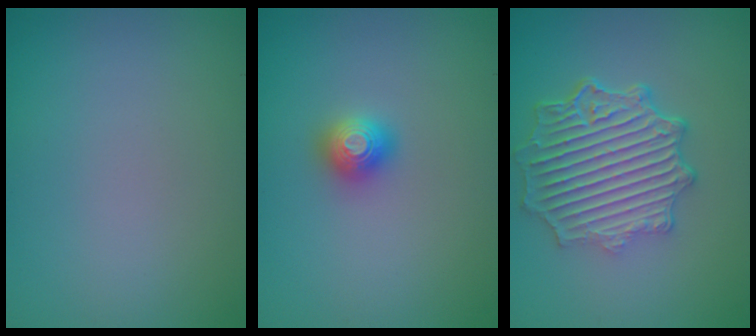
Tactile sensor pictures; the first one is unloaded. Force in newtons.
{"total": 2.0, "press": 2.0, "slide": 0.2}
{"total": 6.6, "press": 5.1, "slide": 4.1}